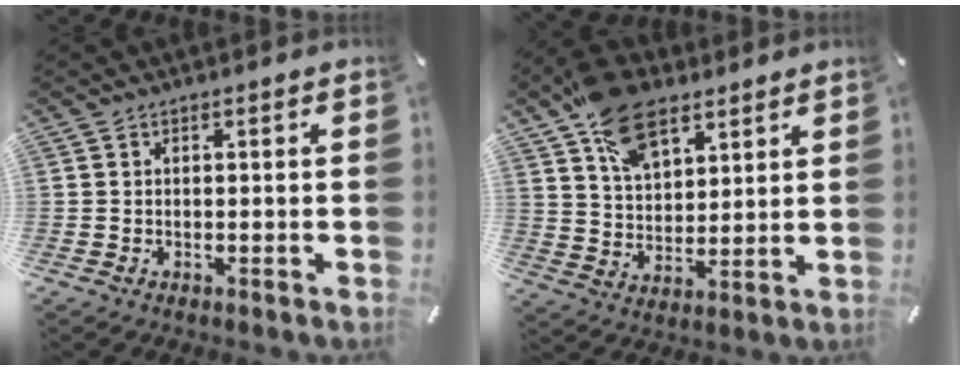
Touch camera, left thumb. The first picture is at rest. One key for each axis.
{"total": 13.5, "fx": 8.3, "fy": 8.0, "fz": 7.0, "tx": -0.130, "ty": -0.026, "tz": 0.155}